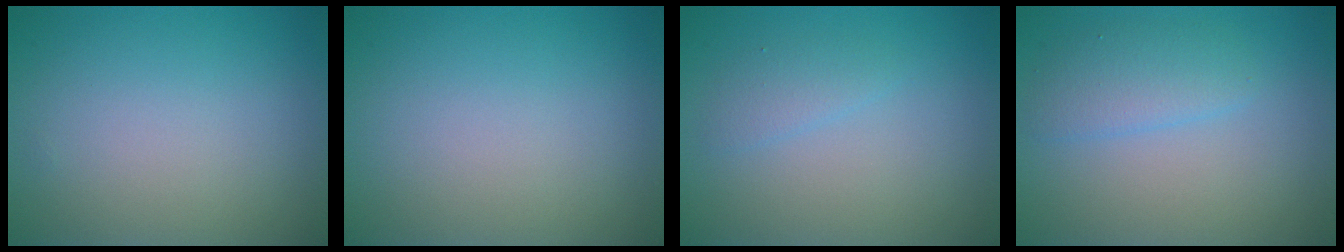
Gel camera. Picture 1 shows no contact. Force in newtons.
{"total": 0.0}
{"total": 1.2, "press": 1.2, "slide": 0.1}
{"total": 2.4, "press": 2.4, "slide": 0.1}